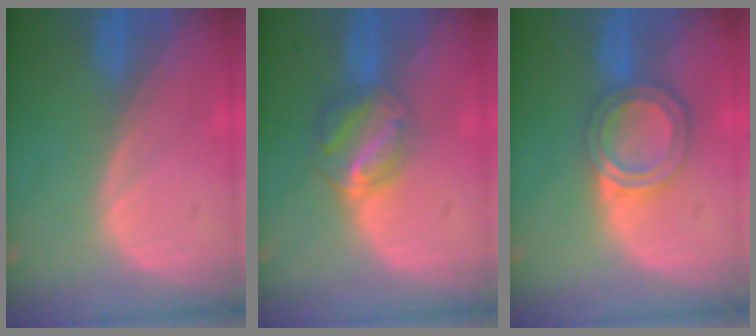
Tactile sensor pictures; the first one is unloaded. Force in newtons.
{"total": 6.4, "press": 5.6, "slide": 3.1}
{"total": 6.2, "press": 5.4, "slide": 3.0}